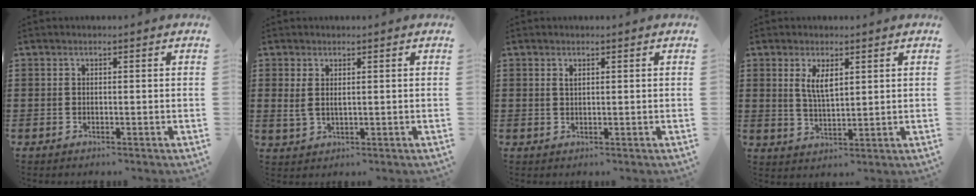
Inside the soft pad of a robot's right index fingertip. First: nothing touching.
{"total": 2.1, "force": [1.0, 0.8, 1.6], "torque": [-0.036, 0.004, 0.018]}
{"total": 0.9, "force": [0.5, 0.3, 0.6], "torque": [-0.014, 0.003, 0.008]}
{"total": 3.9, "force": [1.5, 1.4, 3.3], "torque": [-0.069, 0.002, 0.026]}